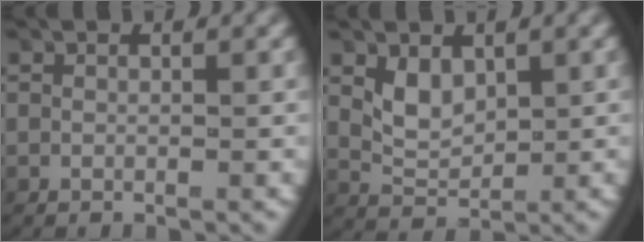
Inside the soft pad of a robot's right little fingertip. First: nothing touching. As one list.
[{"total": 2.9, "force": [0.7, 2.0, 1.9], "torque": [-0.044, -0.009, 0.017]}]